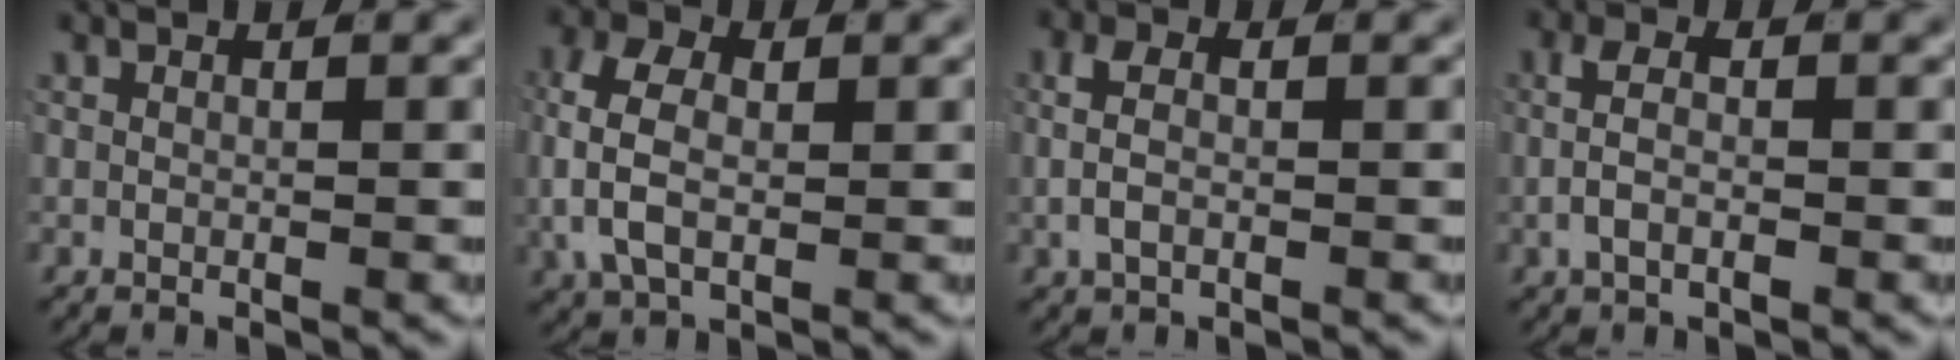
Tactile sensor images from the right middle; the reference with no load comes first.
{"total": 5.5, "force": [0.1, 3.6, 4.1], "torque": [-0.103, -0.010, 0.009]}
{"total": 2.6, "force": [-0.2, 1.6, 2.1], "torque": [-0.041, -0.002, -0.003]}
{"total": 3.0, "force": [-0.5, 1.5, 2.6], "torque": [-0.045, -0.002, -0.010]}